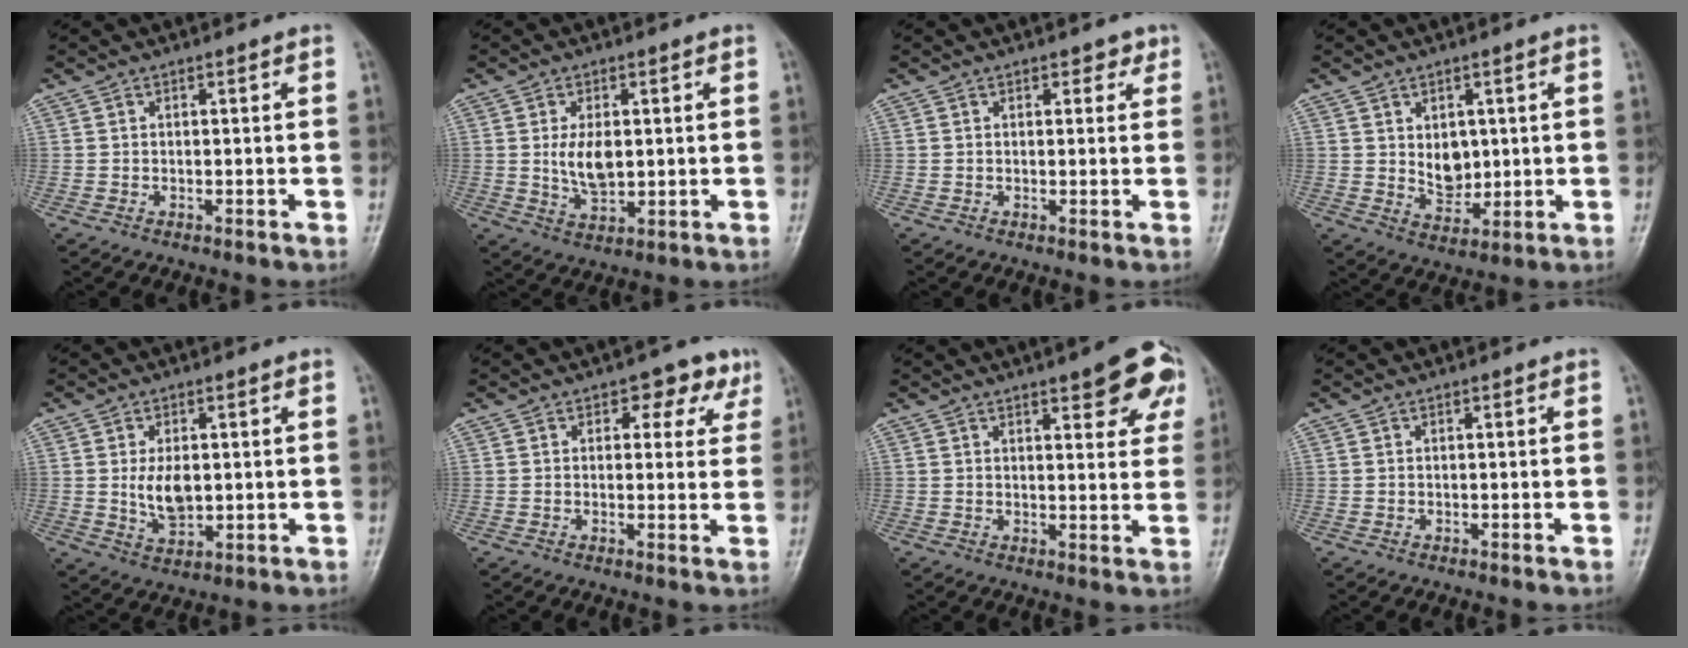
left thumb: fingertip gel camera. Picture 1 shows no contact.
{"total": 6.4, "force": [0.7, 3.5, 5.3], "torque": [-0.089, -0.011, 0.019]}
{"total": 2.0, "force": [1.2, 1.2, 0.9], "torque": [0.007, -0.004, 0.012]}
{"total": 6.1, "force": [1.1, 4.5, 4.0], "torque": [-0.040, -0.015, 0.031]}
{"total": 6.2, "force": [0.5, 3.6, 5.1], "torque": [-0.081, -0.011, 0.017]}
{"total": 5.5, "force": [2.7, 3.6, 3.1], "torque": [0.004, -0.007, 0.027]}
{"total": 10.7, "force": [5.6, 3.7, 8.4], "torque": [-0.067, -0.017, 0.064]}
{"total": 0.0}